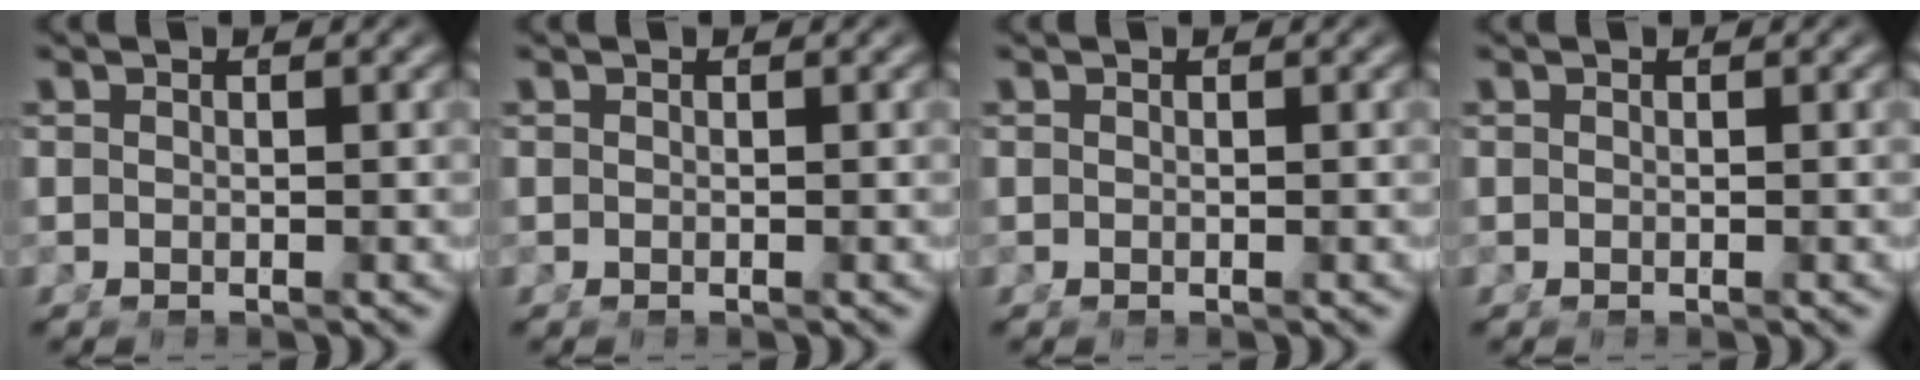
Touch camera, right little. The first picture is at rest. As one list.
[{"total": 0.0}, {"total": 0.0}, {"total": 0.0}]